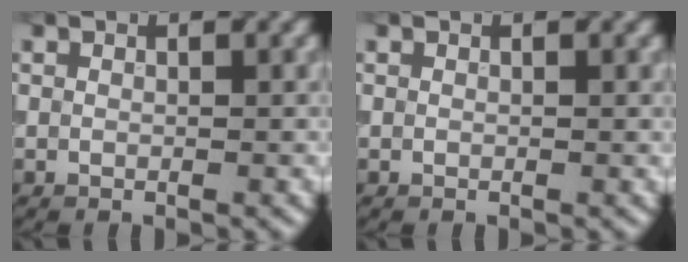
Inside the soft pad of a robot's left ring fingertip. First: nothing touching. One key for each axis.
{"total": 0.0}